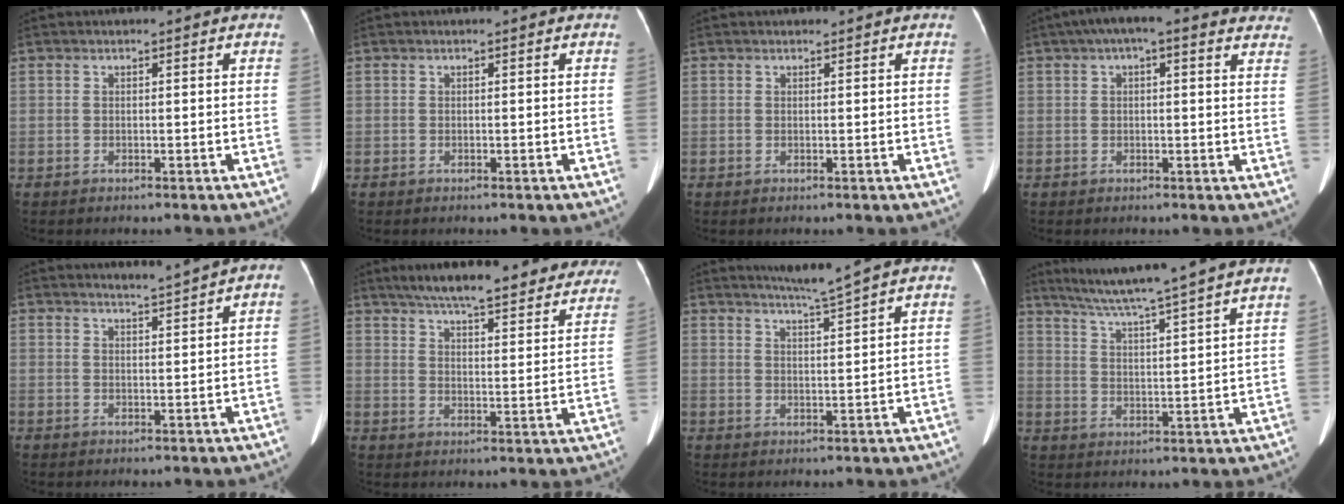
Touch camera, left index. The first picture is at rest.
{"total": 0.0}
{"total": 0.5, "force": [0.5, 0.1, 0.1], "torque": [-0.007, 0.004, 0.010]}
{"total": 11.6, "force": [8.5, 3.4, 7.1], "torque": [-0.089, 0.040, 0.094]}
{"total": 2.2, "force": [1.6, -0.3, 1.5], "torque": [-0.022, 0.005, 0.028]}
{"total": 25.8, "force": [22.2, 4.8, 12.1], "torque": [-0.174, -0.011, 0.272]}
{"total": 4.1, "force": [3.5, -1.8, 1.4], "torque": [-0.027, -0.015, 0.067]}
{"total": 16.1, "force": [13.8, -2.0, 8.1], "torque": [-0.138, -0.005, 0.193]}